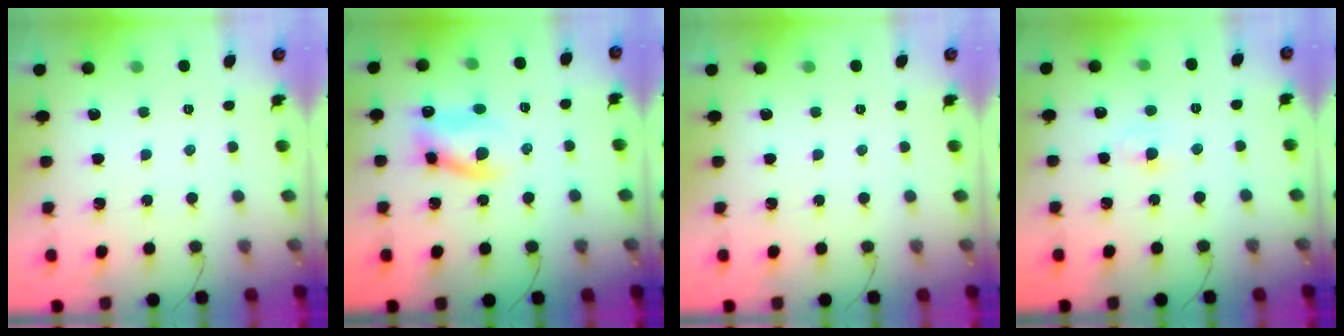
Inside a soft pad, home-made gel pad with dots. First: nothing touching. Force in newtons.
{"total": 9.6, "press": 9.4, "slide": 1.8}
{"total": 0.0}
{"total": 2.5, "press": 2.3, "slide": 0.9}